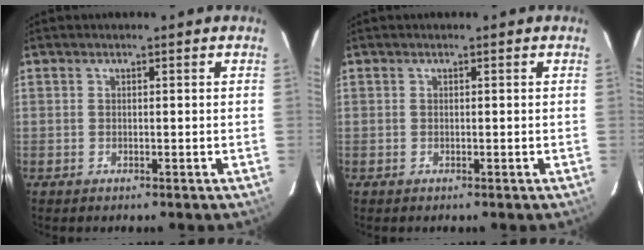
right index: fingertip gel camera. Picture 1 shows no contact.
{"total": 0.0}